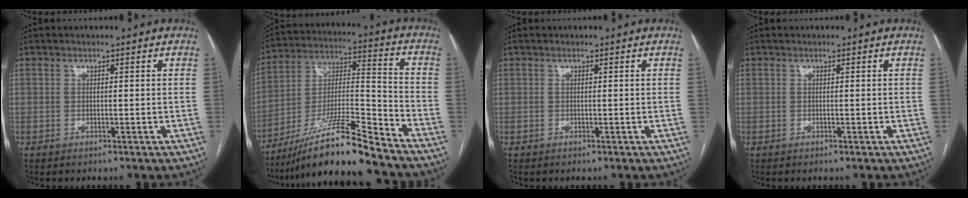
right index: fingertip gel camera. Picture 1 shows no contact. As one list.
[{"total": 16.1, "force": [-13.3, -0.1, 9.1], "torque": [-0.164, 0.007, -0.233]}, {"total": 0.0}, {"total": 0.0}]